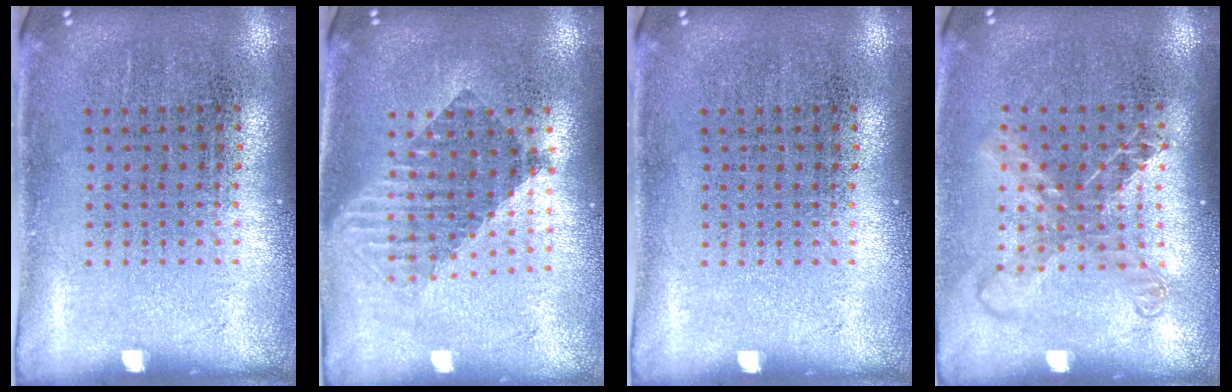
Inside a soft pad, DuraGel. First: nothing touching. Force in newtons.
{"total": 1.6, "press": 1.3, "slide": 0.9}
{"total": 0.0}
{"total": 1.6, "press": 1.3, "slide": 0.9}